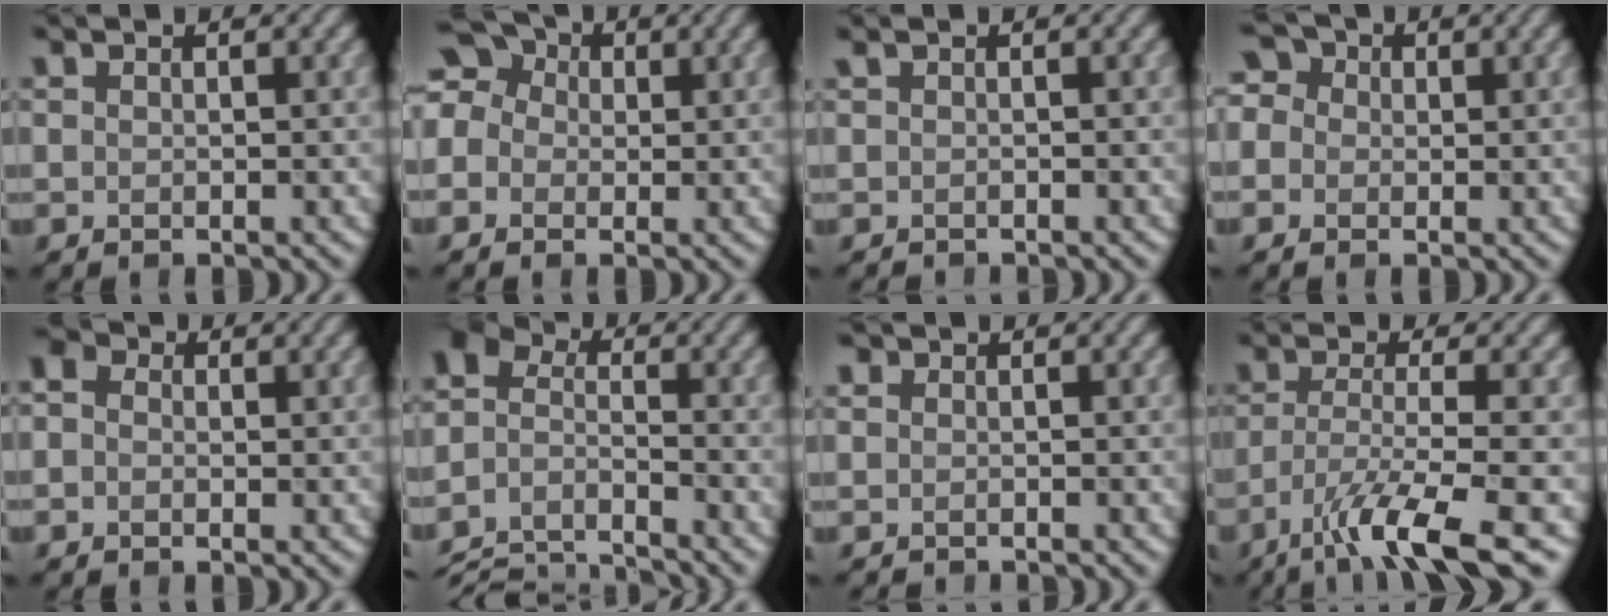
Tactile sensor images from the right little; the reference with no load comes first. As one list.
[{"total": 7.2, "force": [1.0, 6.1, 3.5], "torque": [-0.068, 0.037, -0.025]}, {"total": 0.6, "force": [-0.5, 0.0, 0.3], "torque": [-0.005, -0.007, -0.008]}, {"total": 4.0, "force": [1.0, 3.5, 1.8], "torque": [-0.031, 0.031, -0.014]}, {"total": 2.9, "force": [0.6, 2.3, 1.7], "torque": [-0.024, 0.011, -0.023]}, {"total": 8.1, "force": [-6.3, 3.4, 3.7], "torque": [-0.082, -0.015, -0.122]}, {"total": 0.7, "force": [-0.7, 0.3, 0.1], "torque": [0.003, -0.003, -0.015]}, {"total": 7.6, "force": [-4.2, 1.5, 6.2], "torque": [-0.105, -0.008, -0.080]}]